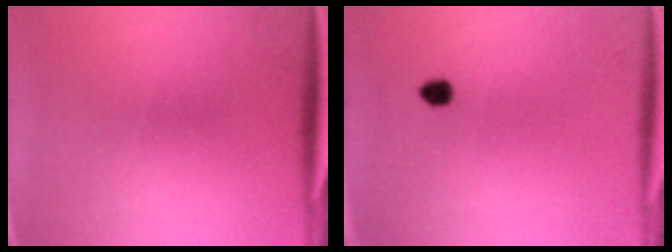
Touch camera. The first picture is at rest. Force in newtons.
{"total": 1.8}